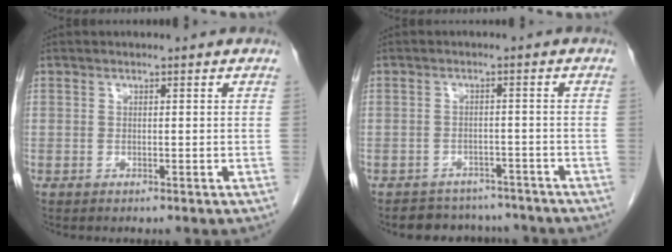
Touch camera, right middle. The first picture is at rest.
{"total": 7.2, "force": [-6.5, 3.0, 0.3], "torque": [0.005, 0.014, -0.081]}